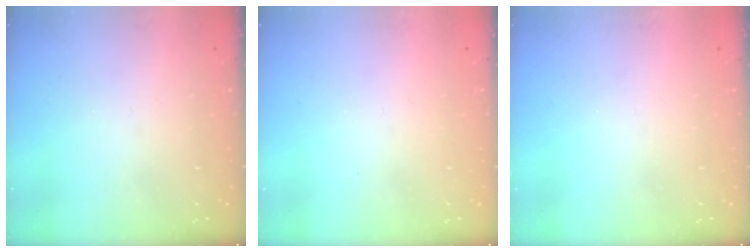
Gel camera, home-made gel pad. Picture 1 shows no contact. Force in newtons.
{"total": 1.8, "press": 1.8, "slide": 0.4}
{"total": 0.0}